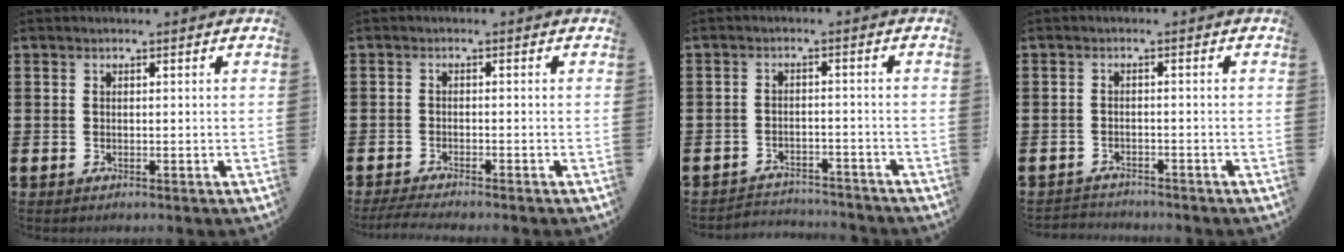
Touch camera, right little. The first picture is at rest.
{"total": 1.7, "force": [-1.4, 0.0, 0.9], "torque": [-0.014, 0.001, -0.027]}
{"total": 2.7, "force": [-2.7, 0.1, -0.3], "torque": [-0.004, 0.002, -0.060]}
{"total": 1.6, "force": [-1.5, 0.0, -0.2], "torque": [-0.001, 0.003, -0.034]}